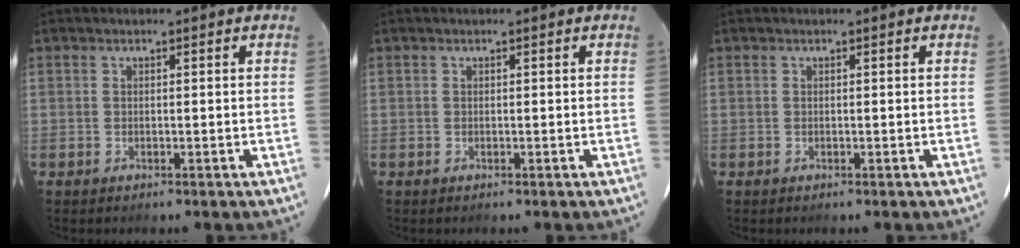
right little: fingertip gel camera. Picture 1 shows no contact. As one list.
[{"total": 0.0}, {"total": 0.0}]